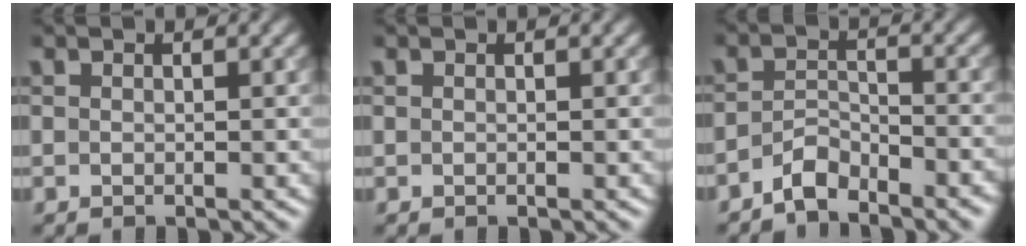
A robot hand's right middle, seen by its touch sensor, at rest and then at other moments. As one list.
[{"total": 0.0}, {"total": 3.1, "force": [-2.7, 1.0, 1.4], "torque": [-0.025, 0.007, -0.055]}]